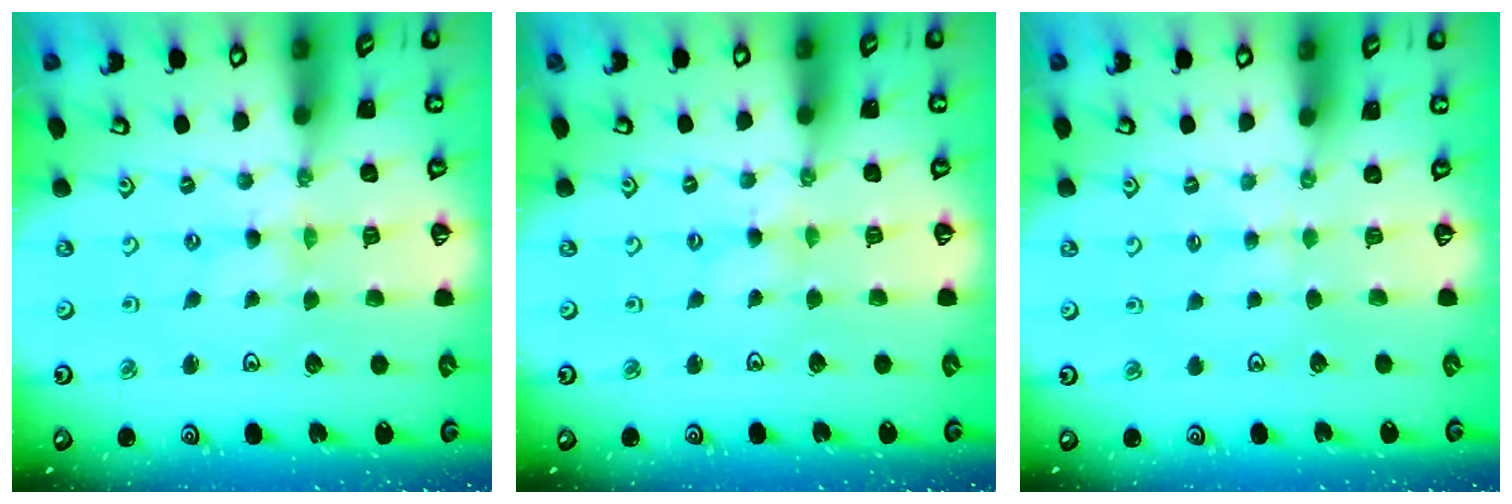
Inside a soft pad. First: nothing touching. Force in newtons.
{"total": 2.0, "press": 2.0, "slide": 0.2}
{"total": 1.5, "press": 1.5, "slide": 0.4}